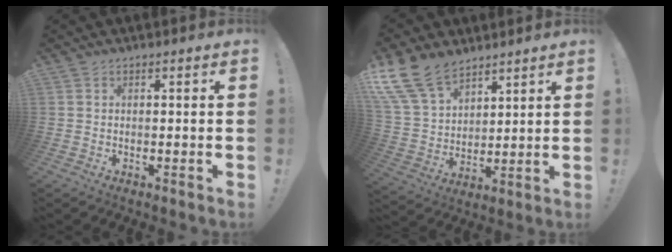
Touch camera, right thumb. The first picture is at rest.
{"total": 16.6, "force": [11.6, 9.0, 7.7], "torque": [-0.164, -0.069, 0.225]}